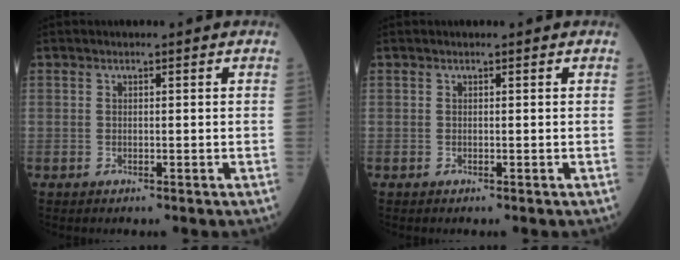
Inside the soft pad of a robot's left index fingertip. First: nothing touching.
{"total": 0.0}